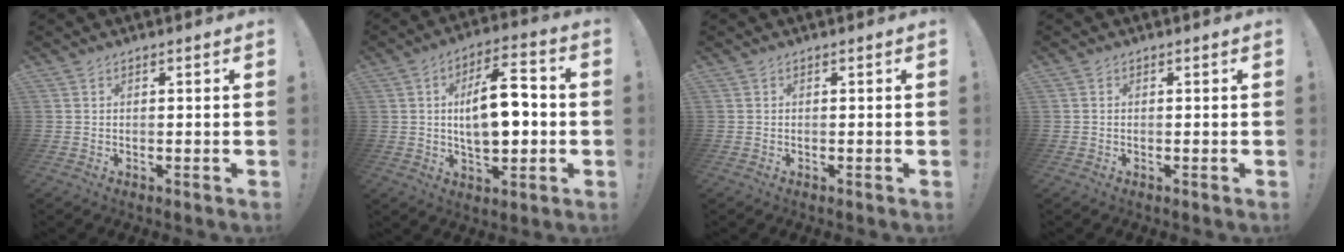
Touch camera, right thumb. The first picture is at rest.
{"total": 15.1, "force": [-0.1, 7.3, 13.2], "torque": [-0.203, 0.010, -0.003]}
{"total": 0.0}
{"total": 0.0}